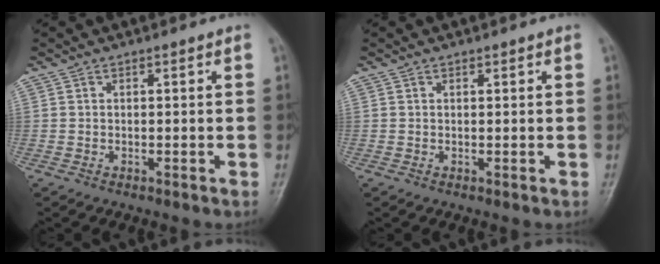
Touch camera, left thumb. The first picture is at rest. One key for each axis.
{"total": 0.6, "fx": 0.3, "fy": 0.4, "fz": 0.4, "tx": -0.002, "ty": -0.001, "tz": 0.004}